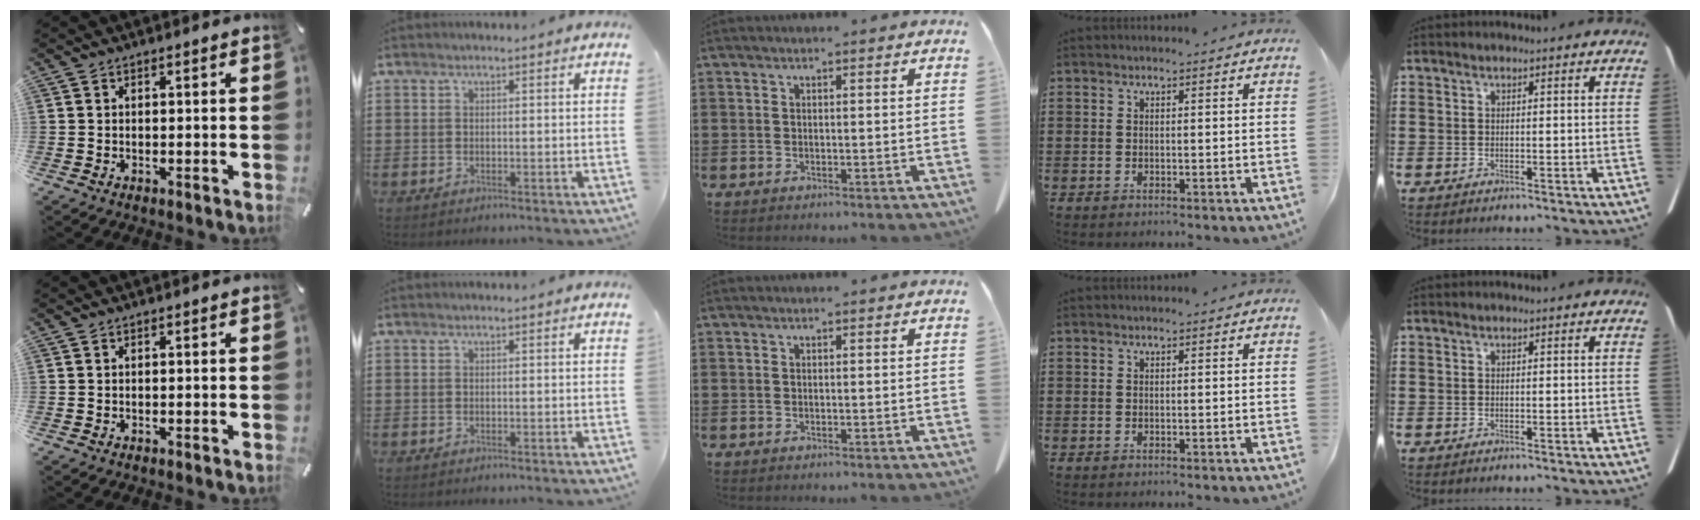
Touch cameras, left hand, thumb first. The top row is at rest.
{}